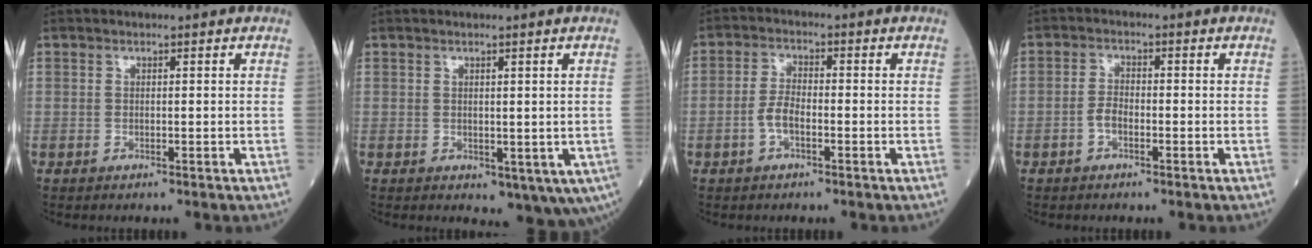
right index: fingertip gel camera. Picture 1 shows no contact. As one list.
[{"total": 5.9, "force": [-1.1, 3.1, 4.9], "torque": [-0.042, -0.012, -0.004]}, {"total": 3.7, "force": [-1.3, 1.6, 3.1], "torque": [-0.066, 0.008, -0.028]}, {"total": 2.5, "force": [-1.0, 1.2, 1.9], "torque": [-0.036, 0.006, -0.021]}]